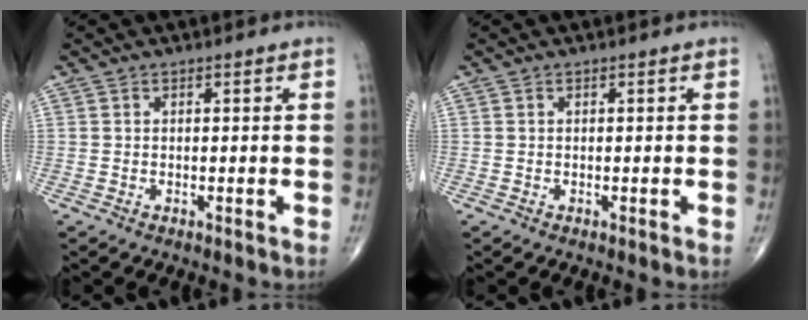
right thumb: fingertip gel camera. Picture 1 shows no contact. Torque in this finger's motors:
{"motor_torque": [0.05, 0.05, 0.00, 0.00, 0.01]}